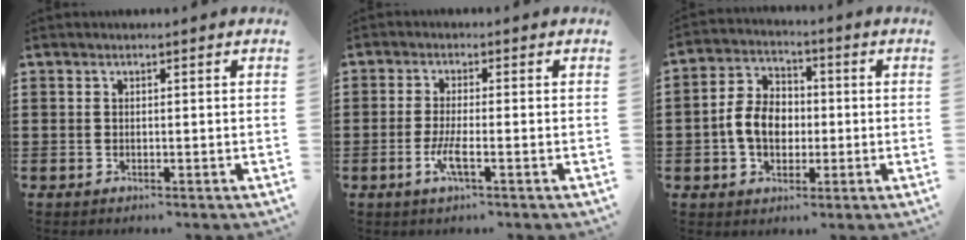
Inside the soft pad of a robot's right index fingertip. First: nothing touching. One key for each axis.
{"total": 3.9, "fx": -1.6, "fy": 0.6, "fz": 3.5, "tx": -0.080, "ty": -0.009, "tz": -0.034}
{"total": 7.2, "fx": -1.0, "fy": 5.3, "fz": 4.8, "tx": -0.115, "ty": 0.009, "tz": -0.023}